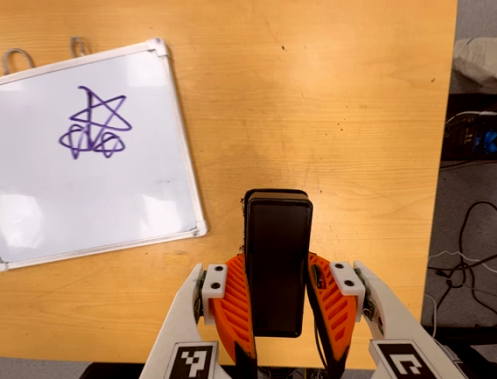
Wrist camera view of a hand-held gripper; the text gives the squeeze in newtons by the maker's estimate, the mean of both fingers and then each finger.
{"total": 6.8, "left": 4.3, "right": 9.2}